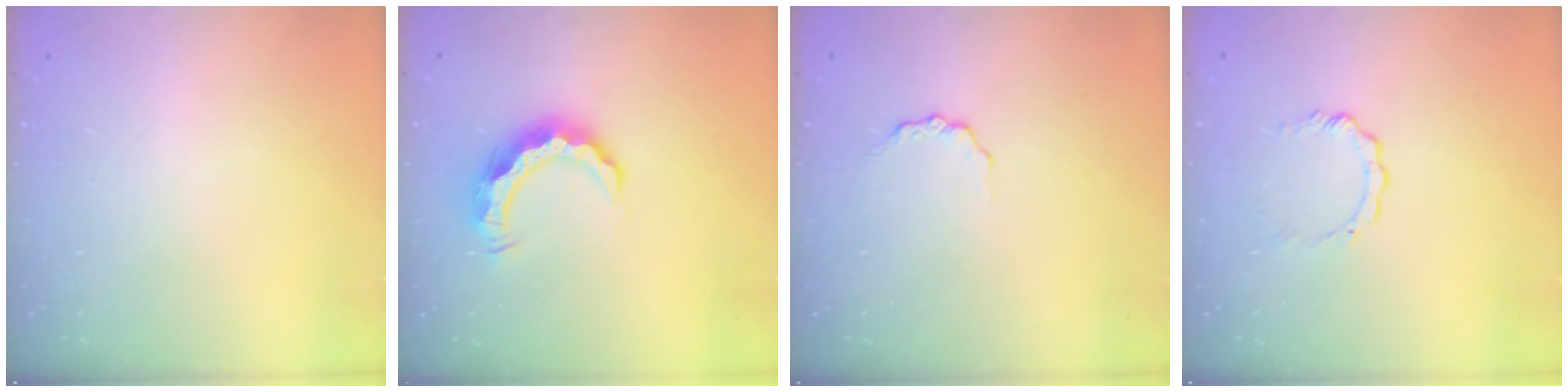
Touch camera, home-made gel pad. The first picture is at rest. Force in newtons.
{"total": 8.4, "press": 8.3, "slide": 0.6}
{"total": 2.6, "press": 2.6, "slide": 0.4}
{"total": 3.9, "press": 3.9, "slide": 0.5}